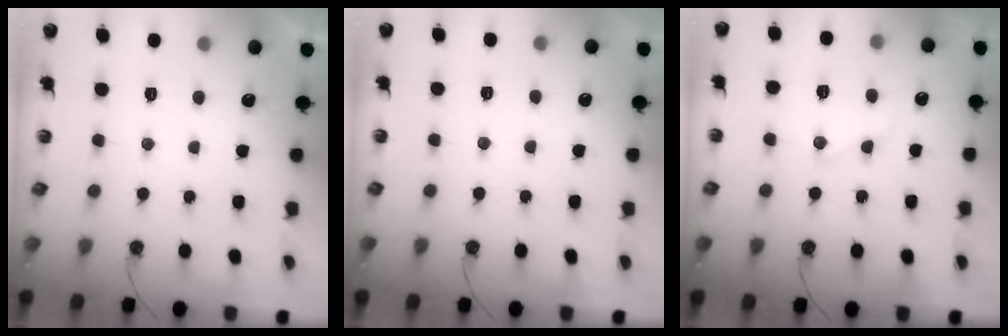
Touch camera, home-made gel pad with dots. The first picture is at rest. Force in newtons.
{"total": 3.4, "press": 3.4, "slide": 0.7}
{"total": 11.0, "press": 10.9, "slide": 0.7}